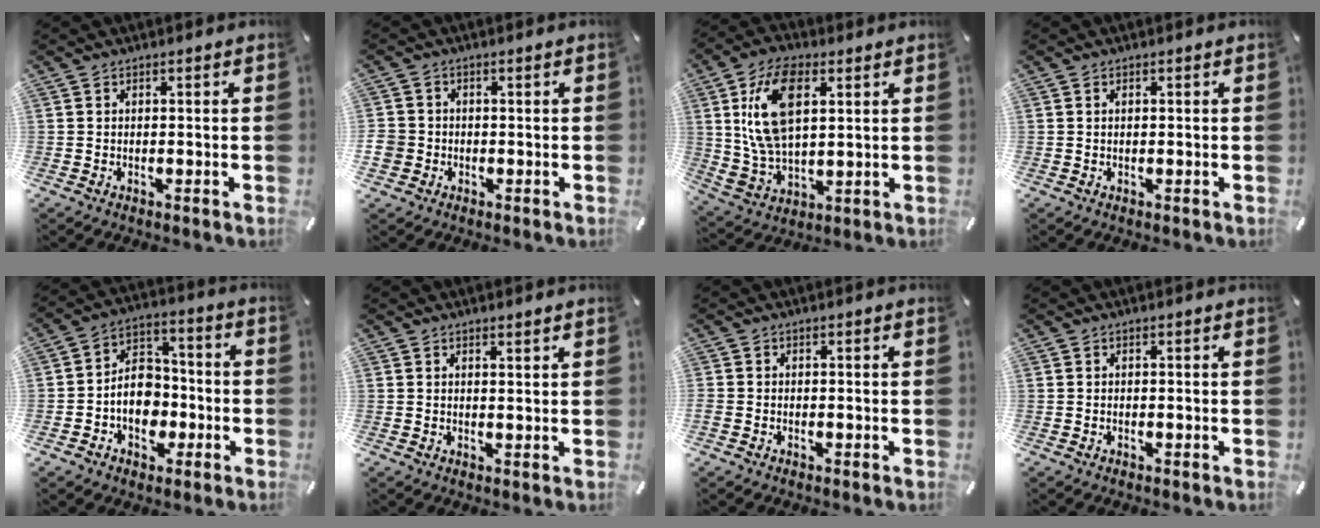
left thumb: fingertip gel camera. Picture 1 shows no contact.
{"total": 4.1, "force": [-0.8, 3.9, 0.8], "torque": [-0.020, 0.006, -0.014]}
{"total": 14.4, "force": [4.6, 8.3, 10.9], "torque": [-0.263, 0.000, 0.078]}
{"total": 0.6, "force": [0.1, 0.3, 0.5], "torque": [-0.011, 0.002, 0.002]}
{"total": 10.6, "force": [-2.6, 8.8, 5.4], "torque": [-0.091, 0.020, -0.046]}
{"total": 1.2, "force": [1.1, 0.0, 0.3], "torque": [-0.005, -0.004, 0.021]}
{"total": 0.8, "force": [-0.5, 0.6, 0.3], "torque": [-0.002, 0.002, -0.011]}
{"total": 0.0}